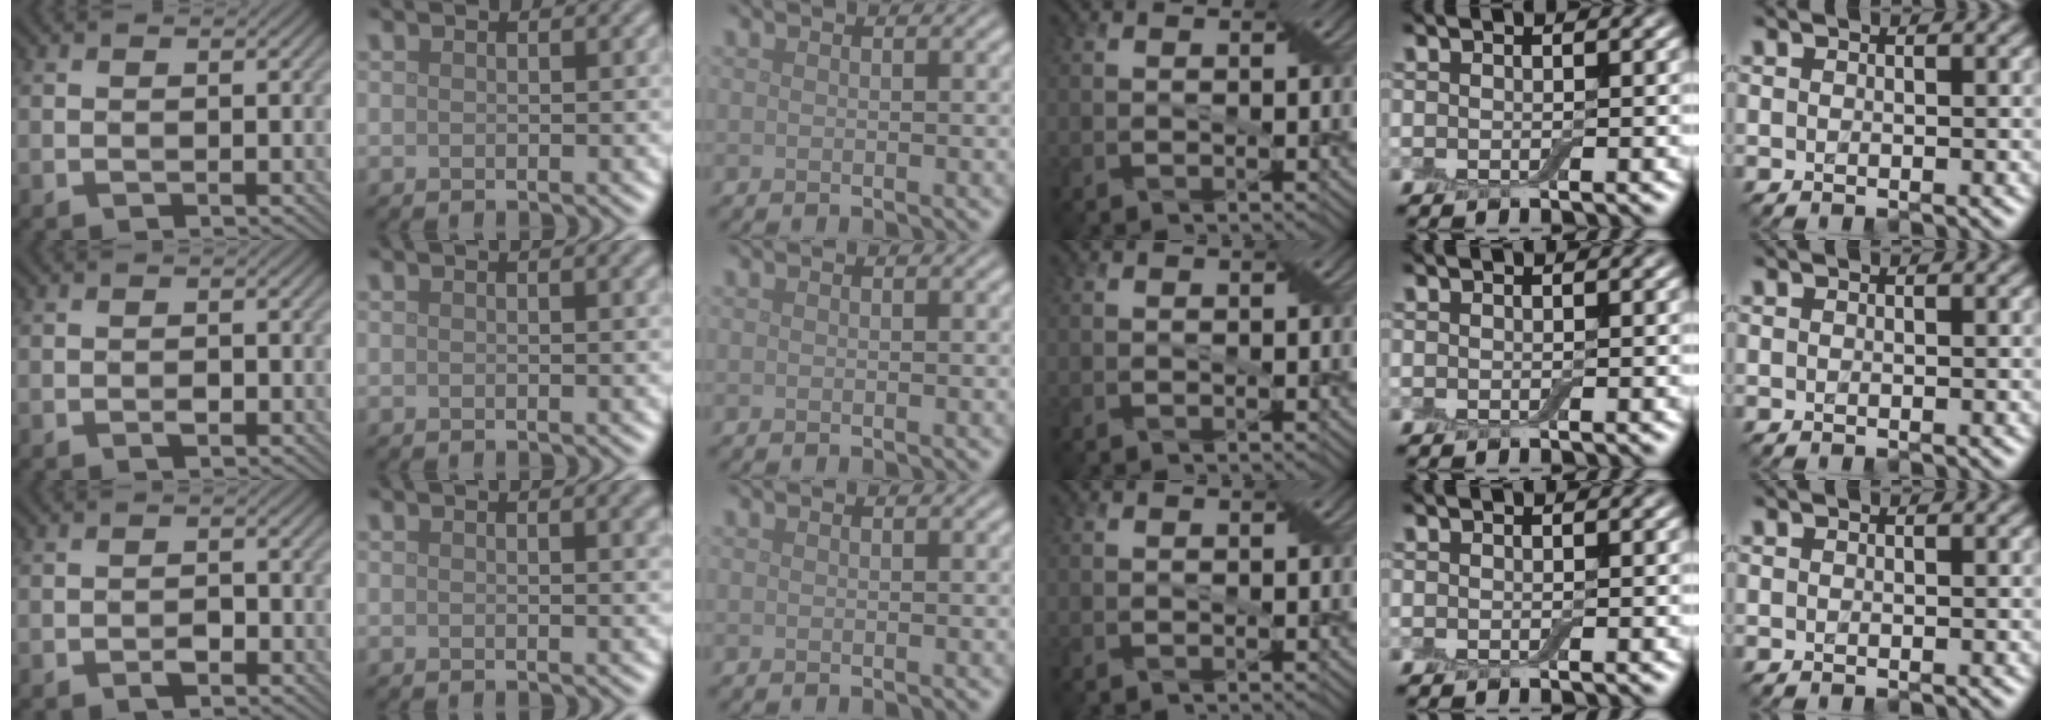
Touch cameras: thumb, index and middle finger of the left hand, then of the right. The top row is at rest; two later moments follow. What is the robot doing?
{"motion": "squeeze", "object": "air blower"}